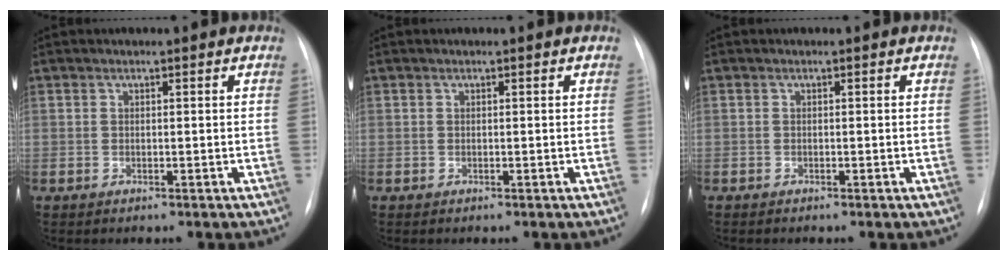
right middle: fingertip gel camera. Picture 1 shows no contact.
{"total": 0.0}
{"total": 0.0}